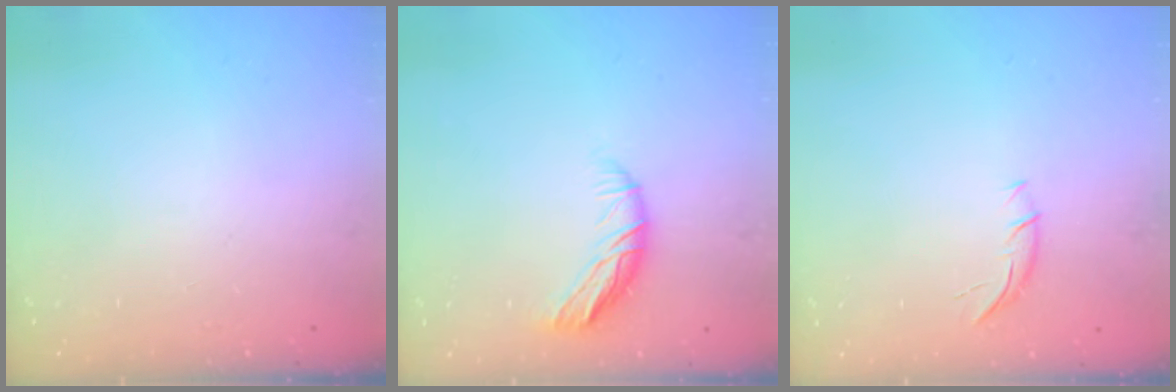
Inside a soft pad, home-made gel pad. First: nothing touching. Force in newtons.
{"total": 10.0, "press": 9.9, "slide": 1.3}
{"total": 5.8, "press": 5.7, "slide": 1.0}